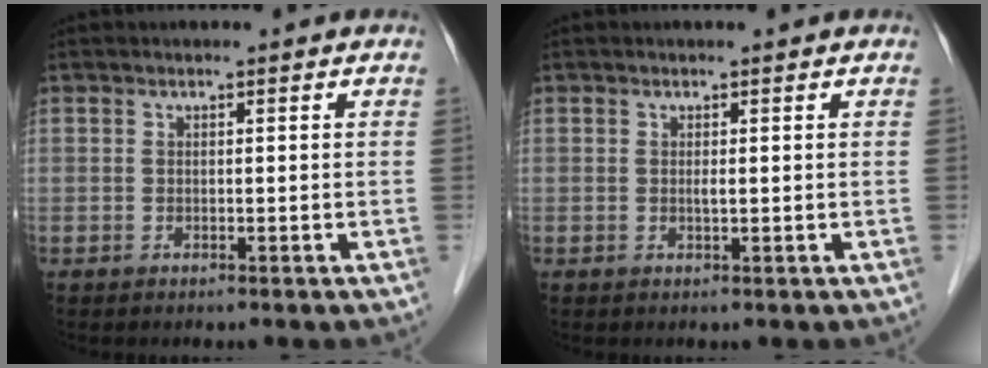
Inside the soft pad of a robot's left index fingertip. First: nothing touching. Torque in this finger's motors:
{"motor_torque": [0.15, 0.07, 0.00, 0.00]}